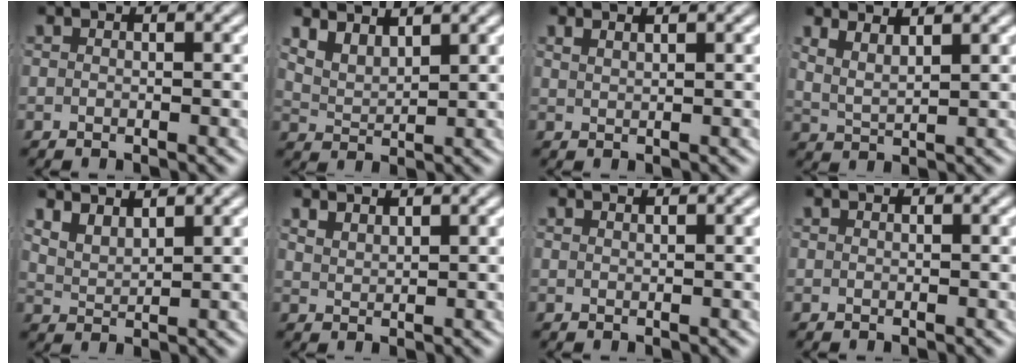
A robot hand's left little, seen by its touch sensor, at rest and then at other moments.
{"total": 3.9, "force": [2.3, 2.6, 1.8], "torque": [-0.050, -0.011, 0.038]}
{"total": 1.1, "force": [0.9, -0.4, 0.3], "torque": [-0.004, -0.004, 0.024]}
{"total": 3.5, "force": [1.8, 2.1, 2.1], "torque": [-0.048, -0.004, 0.030]}
{"total": 3.1, "force": [2.0, 1.8, 1.5], "torque": [-0.040, -0.012, 0.039]}
{"total": 1.5, "force": [1.5, 0.0, 0.2], "torque": [-0.006, -0.008, 0.038]}
{"total": 0.6, "force": [0.4, -0.4, 0.1], "torque": [0.002, -0.002, 0.011]}
{"total": 0.0}